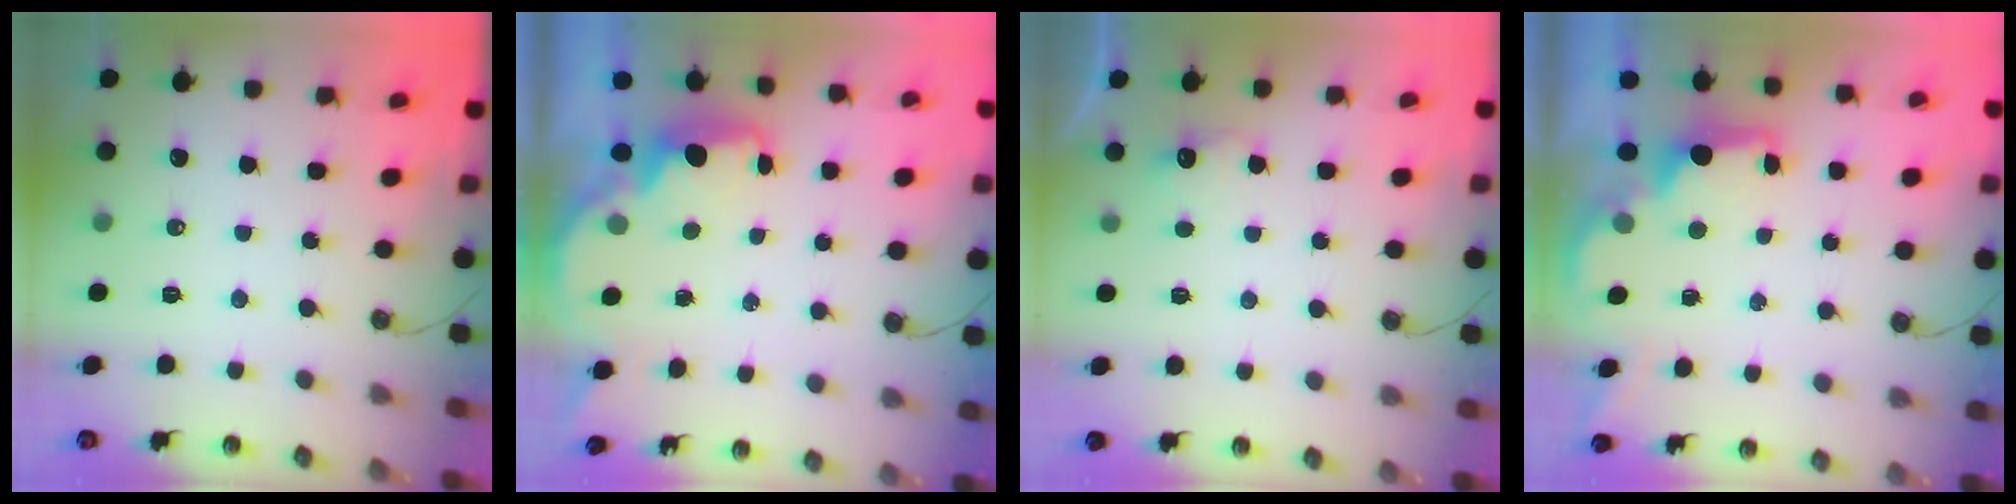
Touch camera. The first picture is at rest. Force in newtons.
{"total": 2.4, "press": 2.3, "slide": 0.8}
{"total": 6.4, "press": 6.3, "slide": 0.7}
{"total": 2.0, "press": 1.8, "slide": 0.8}